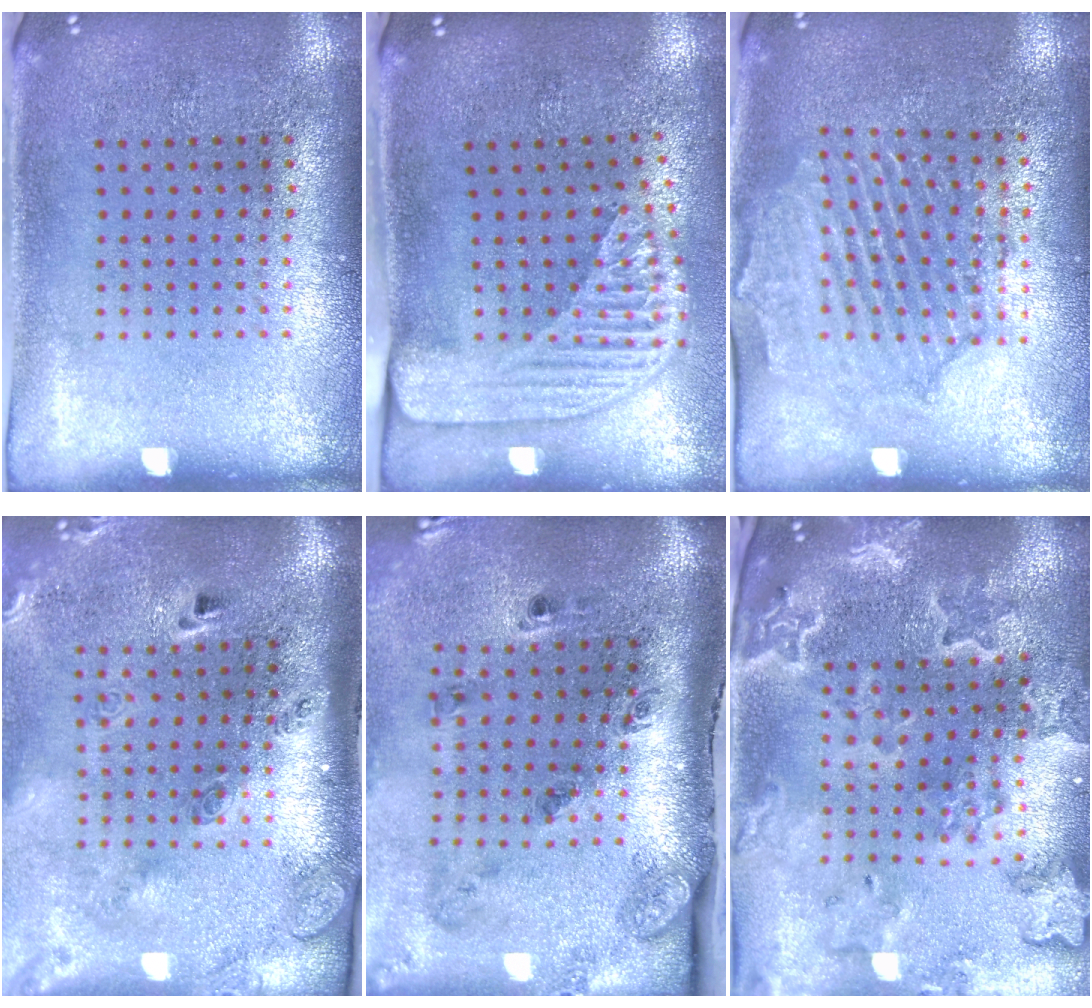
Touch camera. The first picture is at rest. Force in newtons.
{"total": 2.3, "press": 1.8, "slide": 1.5}
{"total": 1.9, "press": 1.9, "slide": 0.4}
{"total": 2.9, "press": 2.0, "slide": 2.1}
{"total": 2.5, "press": 1.7, "slide": 1.8}
{"total": 2.7, "press": 2.5, "slide": 0.9}